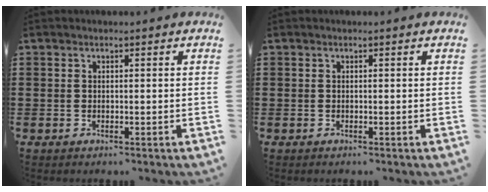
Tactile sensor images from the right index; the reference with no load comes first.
{"total": 0.0}